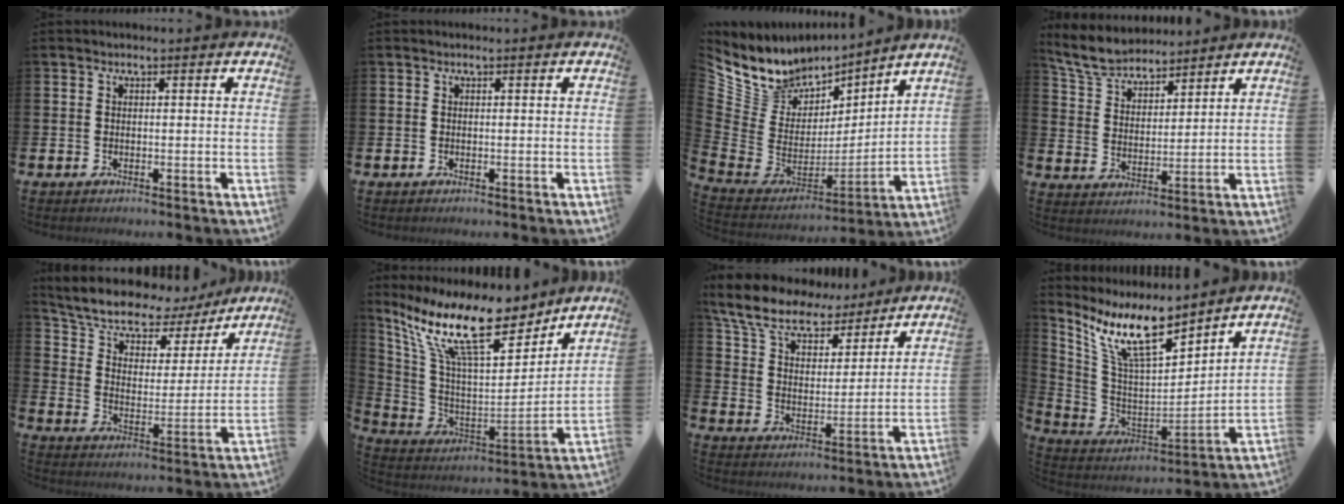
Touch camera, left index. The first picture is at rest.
{"total": 0.0}
{"total": 8.4, "force": [7.5, 3.7, -0.8], "torque": [-0.045, -0.070, 0.141]}
{"total": 6.6, "force": [6.2, 1.8, 1.3], "torque": [-0.053, -0.026, 0.115]}
{"total": 8.2, "force": [7.2, 3.2, 2.2], "torque": [-0.074, -0.053, 0.122]}
{"total": 15.2, "force": [11.8, 4.4, 8.5], "torque": [-0.201, -0.072, 0.208]}
{"total": 8.7, "force": [7.8, 3.0, 2.4], "torque": [-0.087, -0.050, 0.139]}
{"total": 11.6, "force": [9.2, 3.2, 6.4], "torque": [-0.158, -0.050, 0.163]}